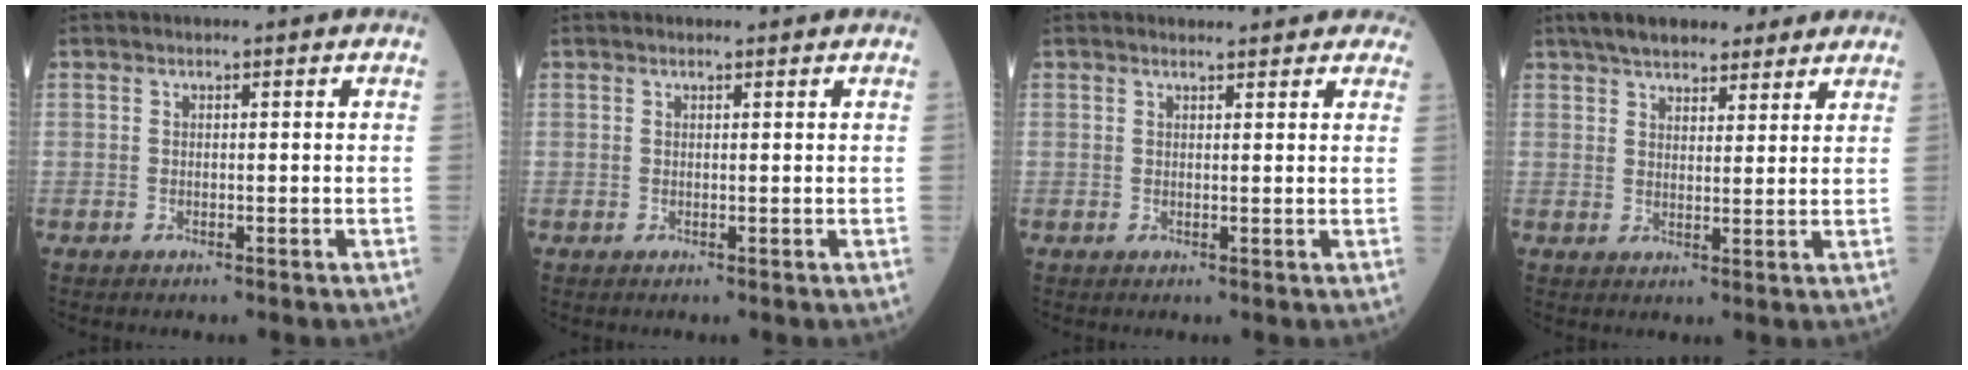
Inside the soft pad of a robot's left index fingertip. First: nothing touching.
{"total": 1.1, "force": [1.0, 0.2, 0.4], "torque": [-0.013, 0.008, 0.015]}
{"total": 6.9, "force": [6.4, 1.9, 1.9], "torque": [-0.011, 0.008, 0.058]}
{"total": 12.2, "force": [9.7, 4.3, 5.9], "torque": [-0.080, 0.034, 0.143]}